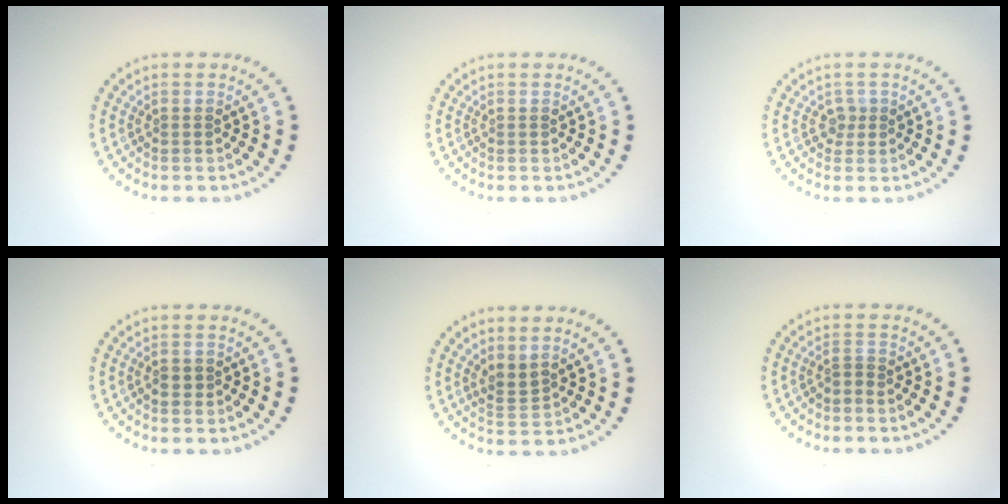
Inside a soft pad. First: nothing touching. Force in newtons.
{"total": 0.0}
{"total": 1.1, "press": 0.8, "slide": 0.7}
{"total": 1.0, "press": 1.0, "slide": 0.3}
{"total": 1.8, "press": 1.2, "slide": 1.2}
{"total": 0.8, "press": 0.4, "slide": 0.7}